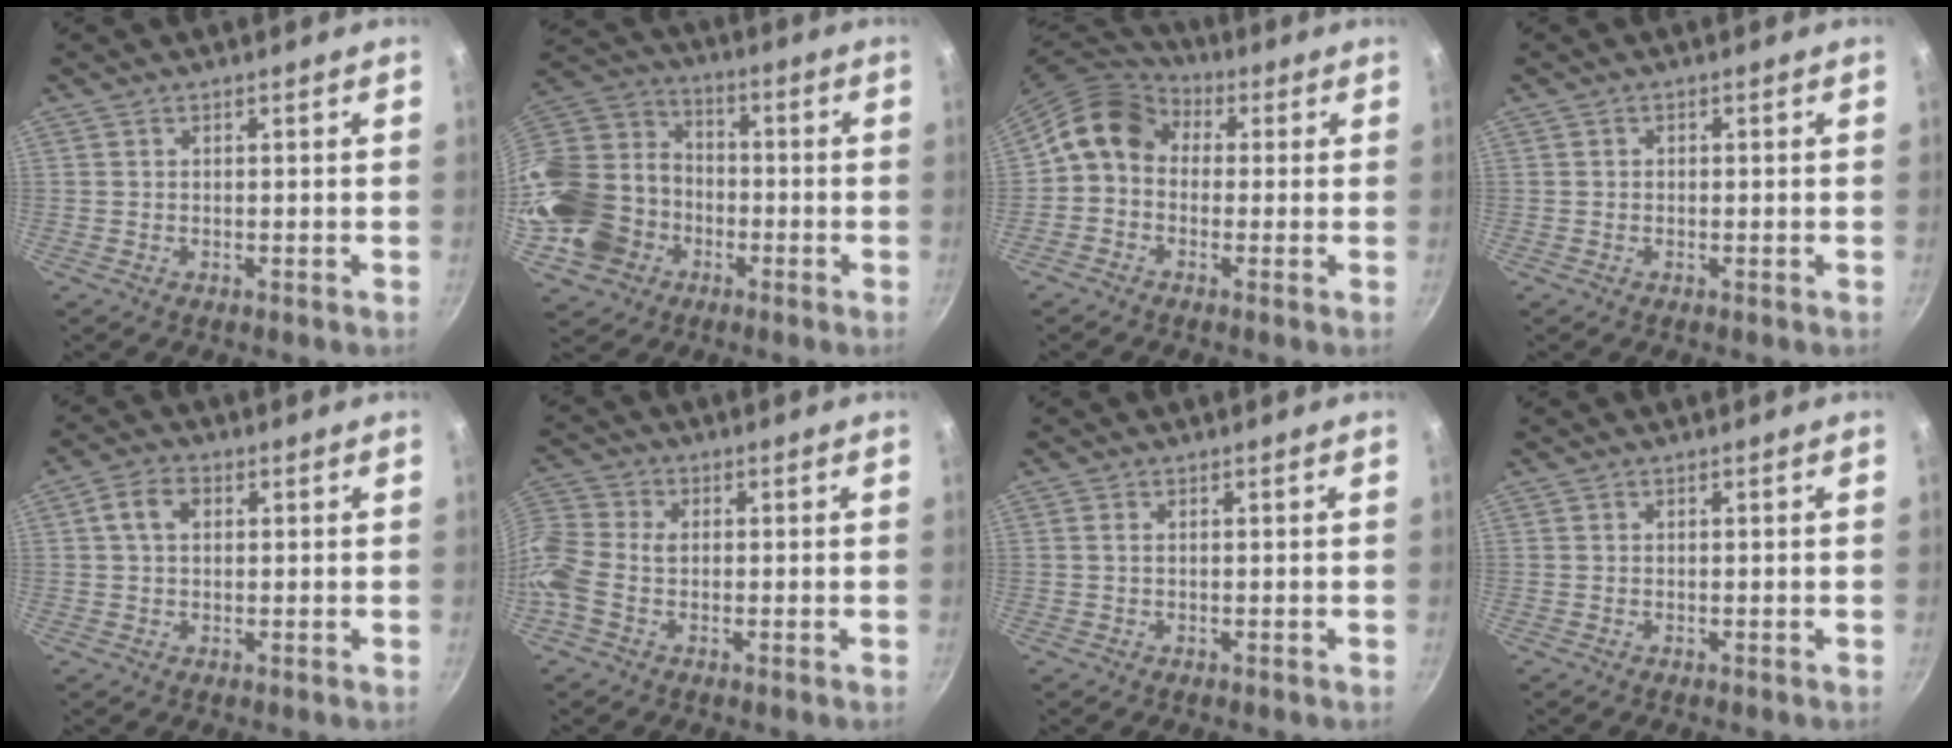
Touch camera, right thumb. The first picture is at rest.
{"total": 22.2, "force": [-6.4, 18.4, 10.7], "torque": [-0.225, 0.056, -0.113]}
{"total": 10.6, "force": [0.7, 8.6, 6.2], "torque": [-0.096, 0.034, -0.015]}
{"total": 0.5, "force": [-0.1, 0.5, 0.1], "torque": [0.000, 0.002, -0.002]}
{"total": 4.5, "force": [1.0, 3.2, 3.0], "torque": [-0.049, 0.009, 0.013]}
{"total": 11.1, "force": [-1.7, 8.1, 7.3], "torque": [-0.168, 0.022, -0.059]}
{"total": 0.7, "force": [0.1, 0.4, 0.6], "torque": [-0.011, 0.001, 0.000]}
{"total": 0.0}